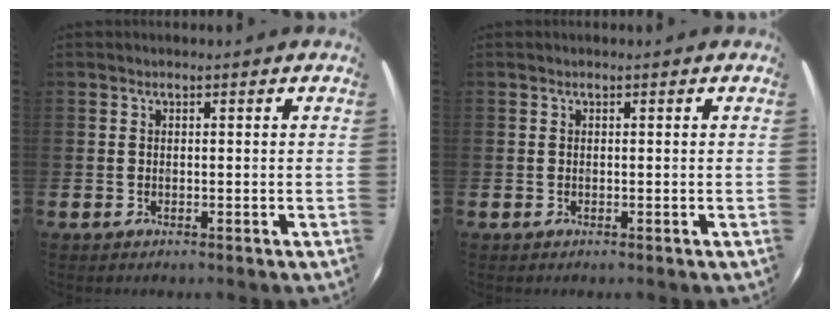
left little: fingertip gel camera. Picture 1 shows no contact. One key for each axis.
{"total": 0.0}